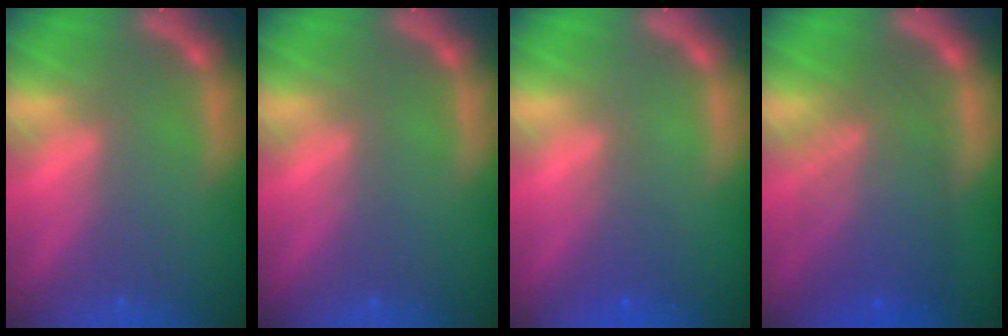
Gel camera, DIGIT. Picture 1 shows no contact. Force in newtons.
{"total": 0.0}
{"total": 2.0}
{"total": 8.0}